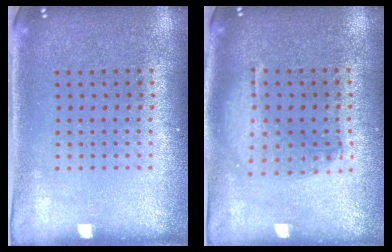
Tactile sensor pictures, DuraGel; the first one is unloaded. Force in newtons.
{"total": 1.4, "press": 1.3, "slide": 0.5}